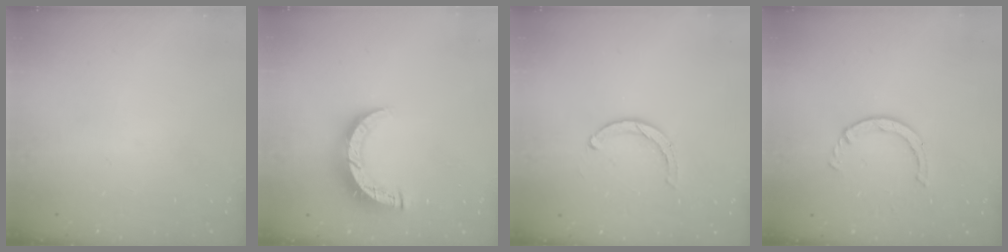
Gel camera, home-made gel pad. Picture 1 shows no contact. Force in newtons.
{"total": 8.9, "press": 8.9, "slide": 0.8}
{"total": 4.1, "press": 4.1, "slide": 0.4}
{"total": 2.2, "press": 2.2, "slide": 0.4}